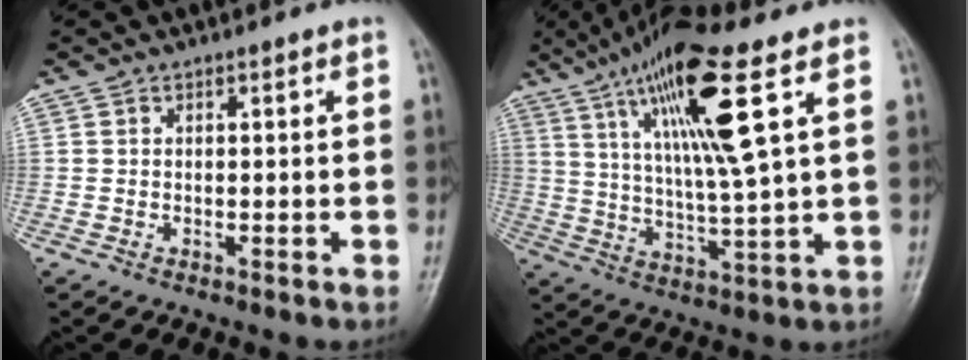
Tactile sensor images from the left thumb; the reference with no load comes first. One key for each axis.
{"total": 18.1, "fx": 8.1, "fy": 2.6, "fz": 16.0, "tx": -0.291, "ty": -0.019, "tz": 0.142}